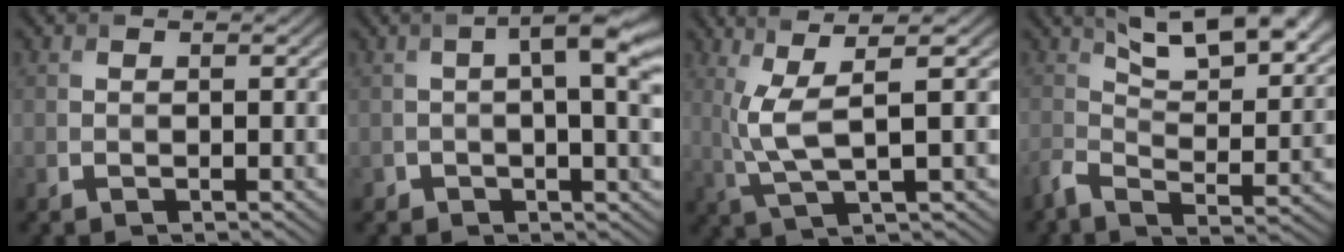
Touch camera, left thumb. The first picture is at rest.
{"total": 5.4, "force": [1.0, 1.8, 5.0], "torque": [-0.069, 0.003, 0.016]}
{"total": 6.0, "force": [1.6, 0.9, 5.7], "torque": [-0.130, 0.012, 0.038]}
{"total": 9.1, "force": [4.4, 3.4, 7.2], "torque": [-0.146, 0.001, 0.079]}